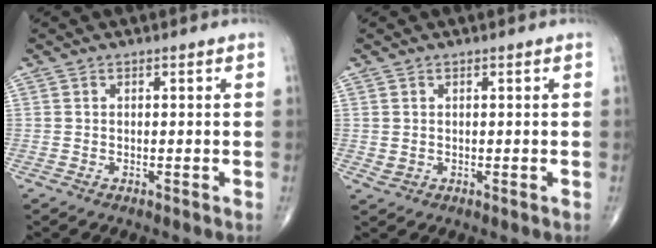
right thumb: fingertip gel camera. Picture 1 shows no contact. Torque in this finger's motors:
{"motor_torque": [-0.37, 0.58, 0.09, 0.29, 0.03]}